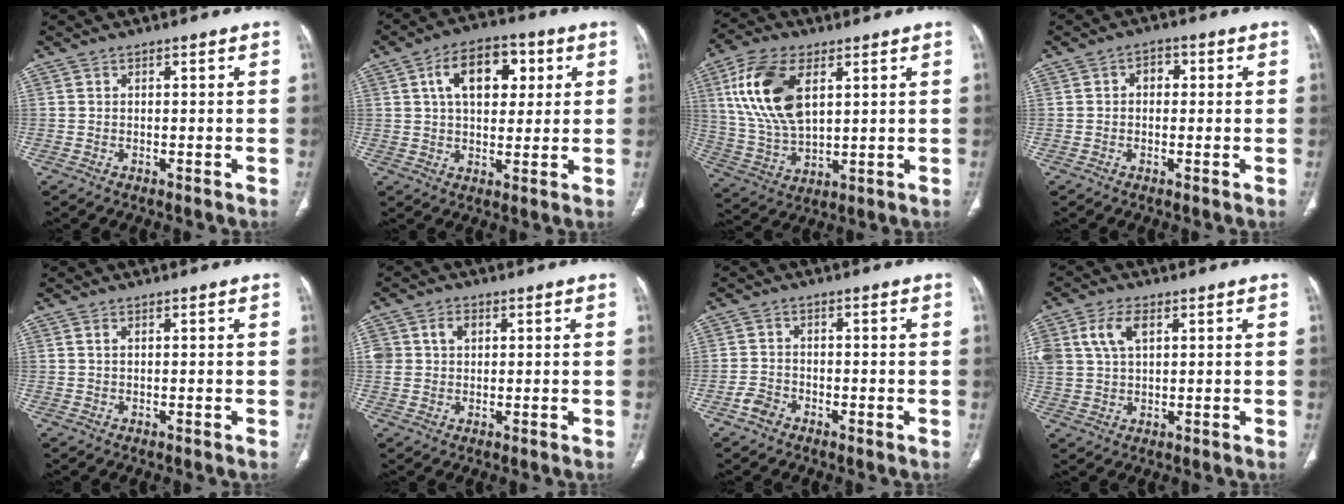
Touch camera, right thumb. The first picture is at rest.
{"total": 12.4, "force": [3.8, 7.4, 9.2], "torque": [-0.117, 0.006, 0.056]}
{"total": 16.2, "force": [5.3, 8.6, 12.7], "torque": [-0.253, -0.011, 0.107]}
{"total": 3.0, "force": [0.3, 2.2, 2.0], "torque": [-0.014, 0.011, -0.001]}
{"total": 0.9, "force": [0.4, 0.4, 0.7], "torque": [-0.016, 0.004, 0.009]}
{"total": 4.6, "force": [1.4, 3.5, 2.5], "torque": [-0.036, 0.002, 0.029]}
{"total": 2.7, "force": [-1.6, 2.0, 1.0], "torque": [-0.014, 0.011, -0.033]}
{"total": 8.9, "force": [3.3, 5.3, 6.3], "torque": [-0.136, 0.006, 0.069]}